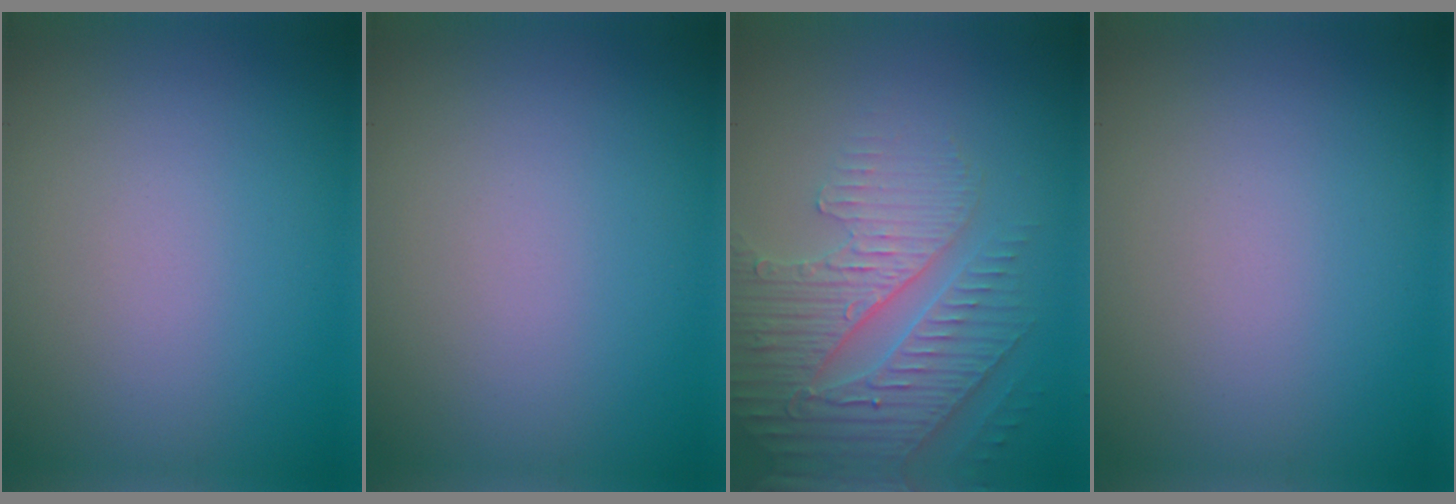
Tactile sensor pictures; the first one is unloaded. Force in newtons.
{"total": 0.0}
{"total": 4.5, "press": 4.2, "slide": 1.8}
{"total": 0.0}